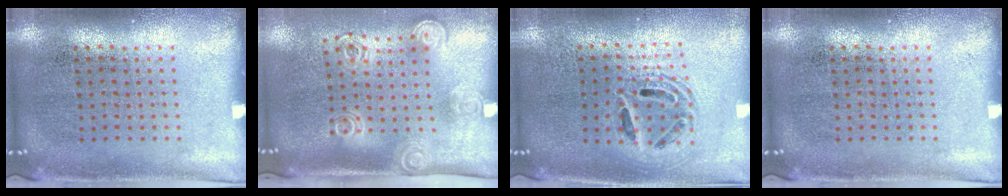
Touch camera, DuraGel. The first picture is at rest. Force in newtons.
{"total": 2.0, "press": 1.4, "slide": 1.4}
{"total": 1.6, "press": 1.3, "slide": 0.9}
{"total": 0.0}